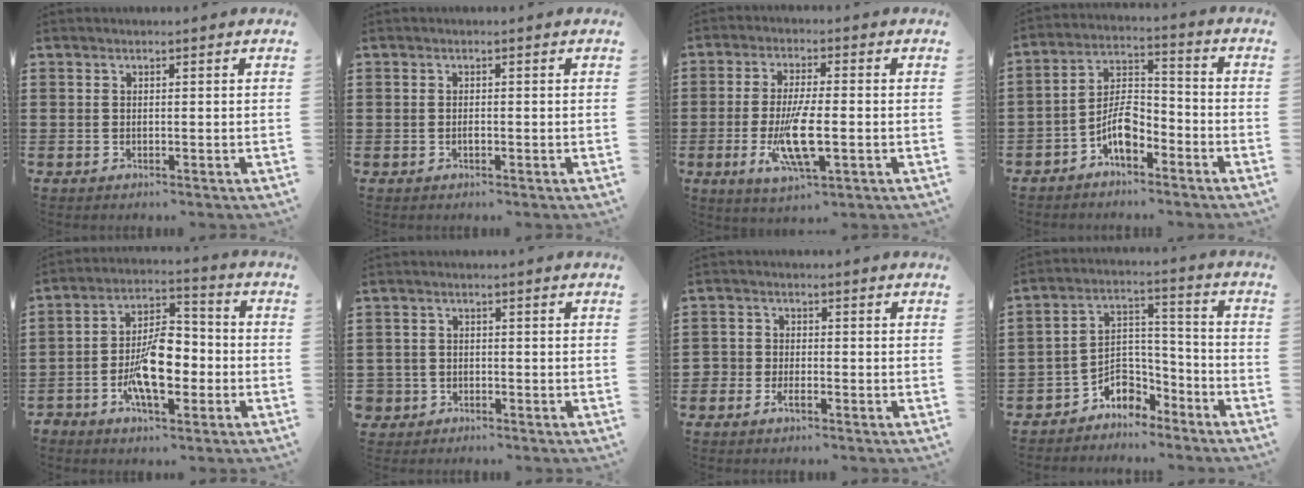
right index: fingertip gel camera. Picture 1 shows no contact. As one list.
[{"total": 0.8, "force": [-0.2, 0.4, 0.6], "torque": [-0.013, -0.002, -0.003]}, {"total": 9.3, "force": [-2.3, 2.7, 8.6], "torque": [-0.177, -0.017, -0.040]}, {"total": 6.9, "force": [-4.0, 3.1, 4.6], "torque": [-0.099, 0.011, -0.080]}, {"total": 10.6, "force": [-3.4, 5.1, 8.7], "torque": [-0.188, 0.000, -0.065]}, {"total": 2.1, "force": [-1.4, 1.5, 0.1], "torque": [-0.014, -0.001, -0.036]}, {"total": 2.2, "force": [-1.5, 1.4, 0.8], "torque": [-0.028, 0.001, -0.033]}, {"total": 5.3, "force": [-4.1, 3.2, 1.0], "torque": [-0.031, 0.007, -0.086]}]